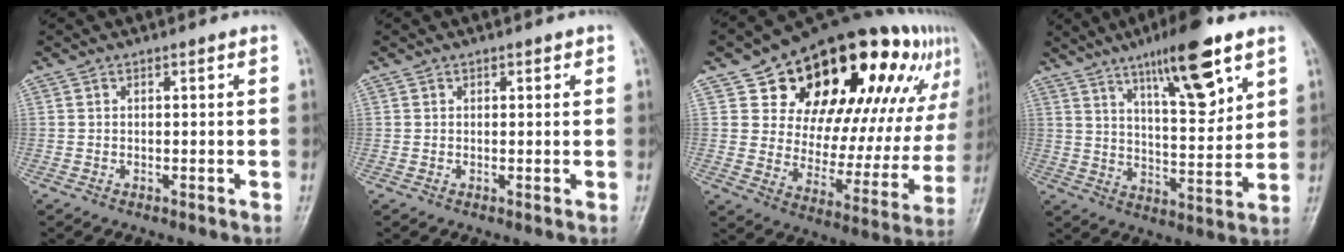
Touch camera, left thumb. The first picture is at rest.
{"total": 1.1, "force": [0.5, 0.9, 0.3], "torque": [0.011, -0.001, 0.003]}
{"total": 30.9, "force": [16.6, 16.3, 20.3], "torque": [-0.245, -0.023, 0.247]}
{"total": 15.6, "force": [9.0, 3.8, 12.1], "torque": [-0.173, -0.045, 0.147]}